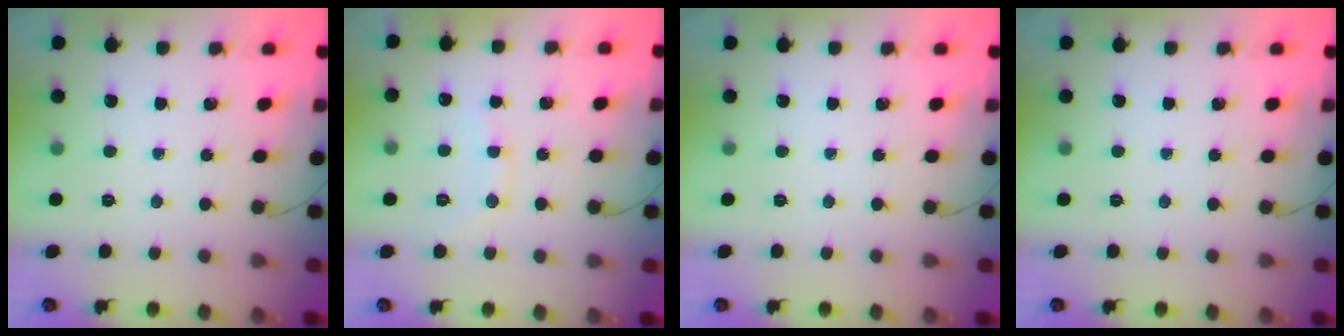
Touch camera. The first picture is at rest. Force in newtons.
{"total": 6.9, "press": 6.6, "slide": 1.9}
{"total": 0.0}
{"total": 0.0}